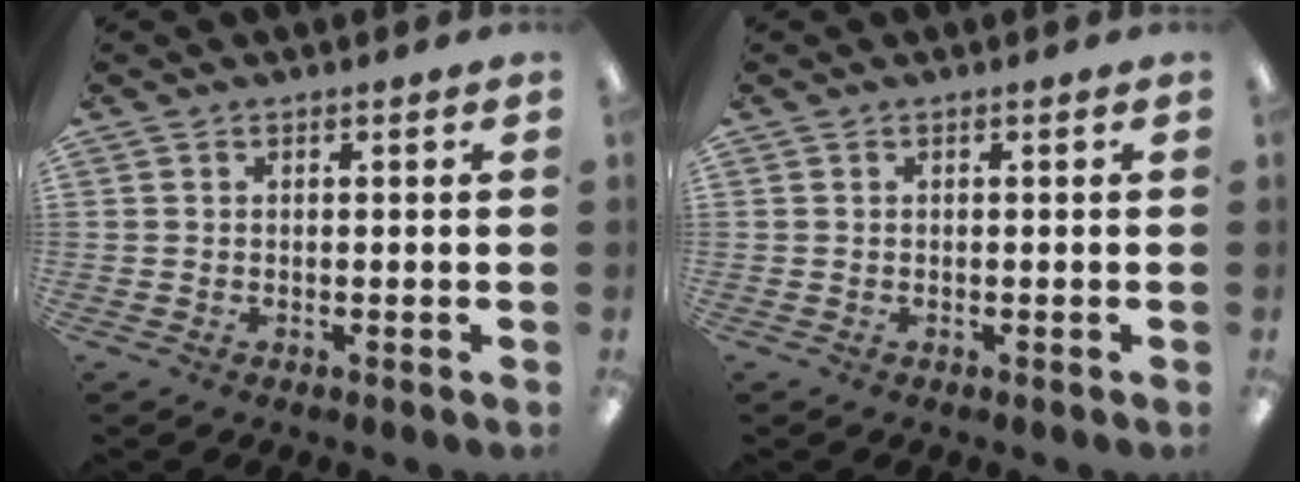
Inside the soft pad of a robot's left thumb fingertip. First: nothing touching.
{"total": 0.0}